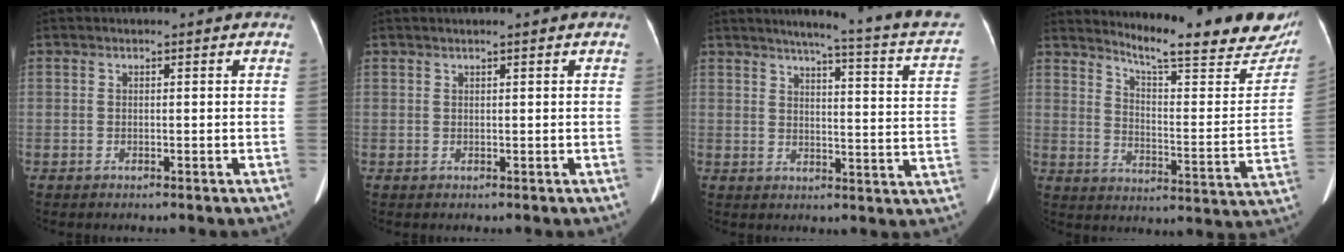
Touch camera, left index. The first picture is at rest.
{"total": 0.6, "force": [0.3, -0.2, 0.5], "torque": [-0.019, 0.002, 0.013]}
{"total": 19.4, "force": [16.6, -0.5, 9.9], "torque": [-0.132, -0.054, 0.182]}
{"total": 21.5, "force": [18.7, 2.7, 10.3], "torque": [-0.145, -0.063, 0.235]}